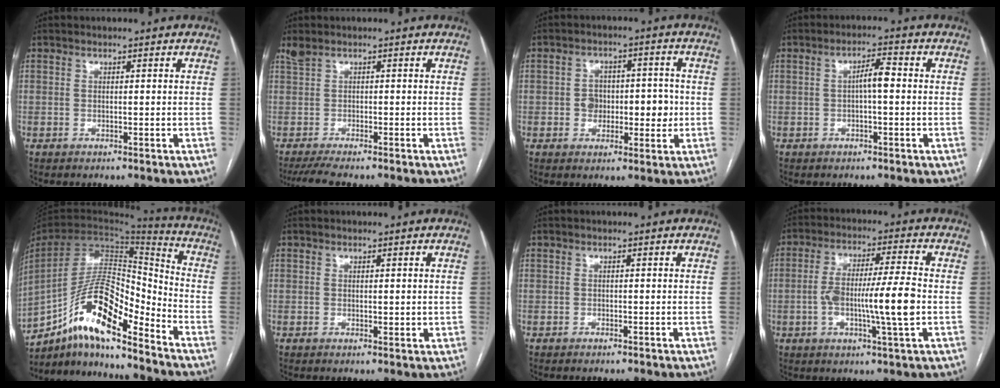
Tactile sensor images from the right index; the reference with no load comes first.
{"total": 3.4, "force": [-1.6, 1.1, 2.8], "torque": [-0.079, 0.000, -0.029]}
{"total": 6.8, "force": [-0.6, 4.4, 5.1], "torque": [-0.058, 0.021, -0.003]}
{"total": 3.4, "force": [-0.1, 0.7, 3.3], "torque": [-0.054, 0.010, -0.002]}
{"total": 17.6, "force": [-12.0, 3.6, 12.3], "torque": [-0.241, 0.016, -0.216]}
{"total": 1.3, "force": [0.3, 0.6, 1.1], "torque": [-0.016, -0.005, 0.007]}
{"total": 0.0}
{"total": 11.2, "force": [-1.7, 0.5, 11.0], "torque": [-0.199, 0.005, -0.034]}